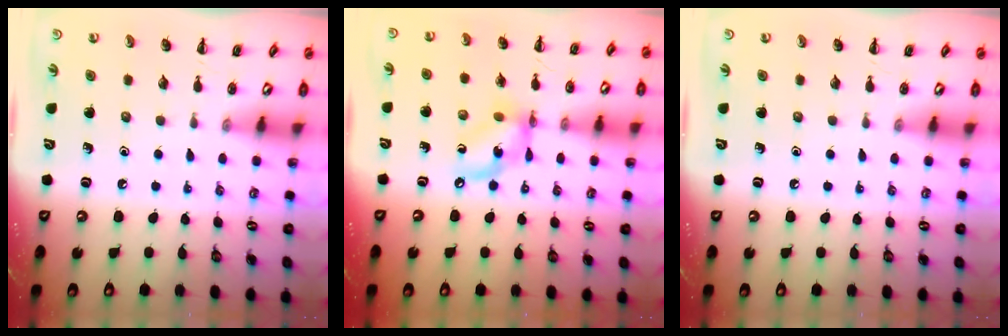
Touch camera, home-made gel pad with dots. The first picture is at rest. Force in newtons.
{"total": 10.3, "press": 10.0, "slide": 2.5}
{"total": 0.0}